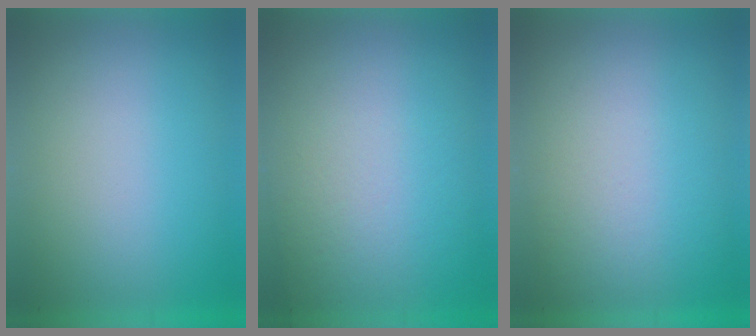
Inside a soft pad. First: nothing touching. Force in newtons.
{"total": 3.0}
{"total": 1.4}